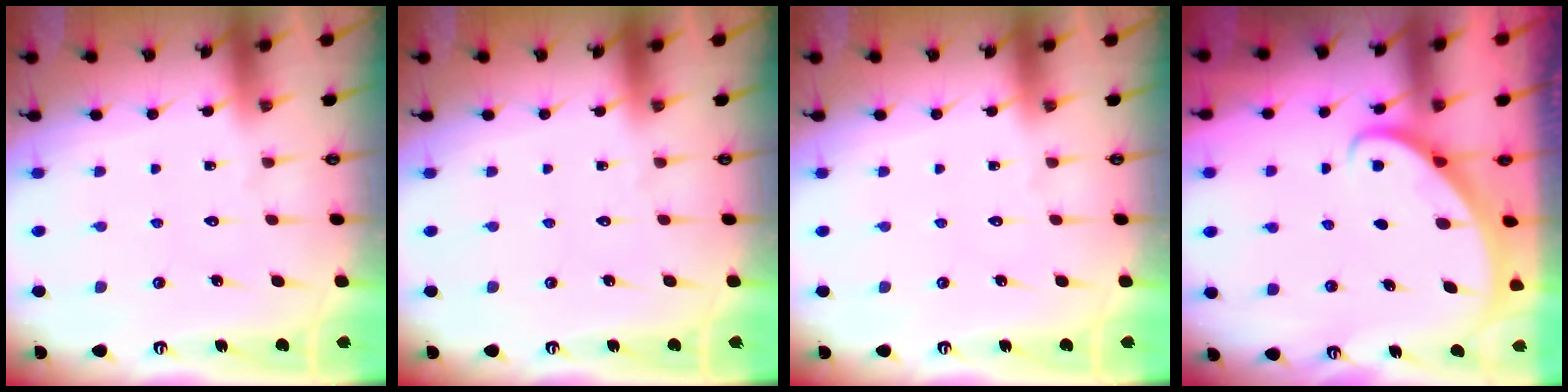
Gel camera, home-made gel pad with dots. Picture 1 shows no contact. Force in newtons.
{"total": 0.0}
{"total": 0.0}
{"total": 2.7, "press": 2.7, "slide": 0.2}